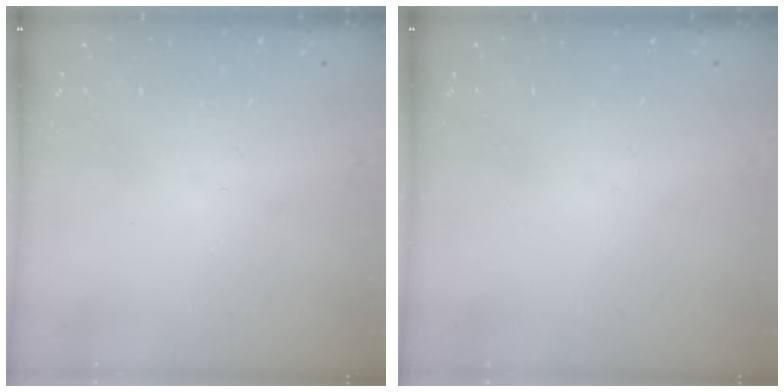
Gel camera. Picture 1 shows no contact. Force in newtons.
{"total": 0.0}